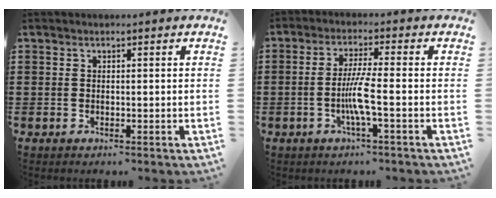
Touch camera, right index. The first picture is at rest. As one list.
[{"total": 5.3, "force": [-1.5, 0.0, 5.1], "torque": [-0.106, -0.012, -0.034]}]